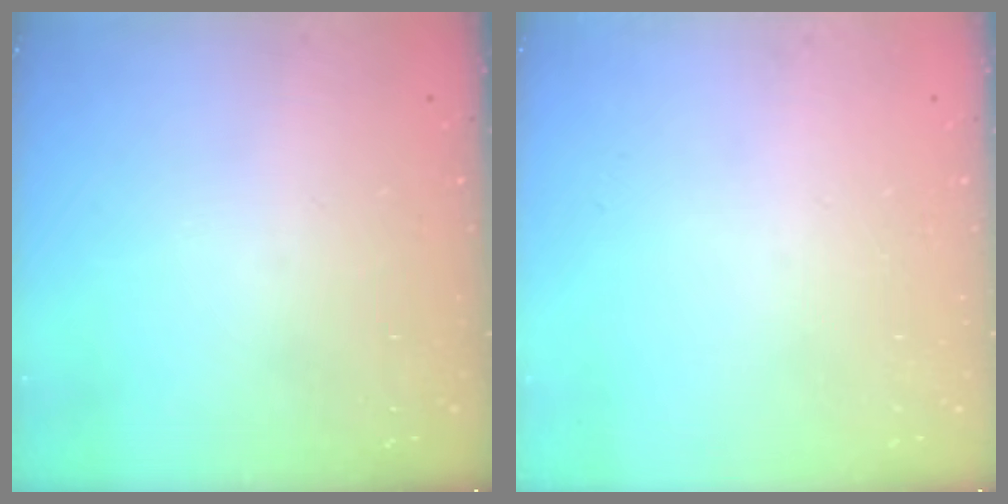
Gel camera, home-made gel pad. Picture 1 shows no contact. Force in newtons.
{"total": 0.0}